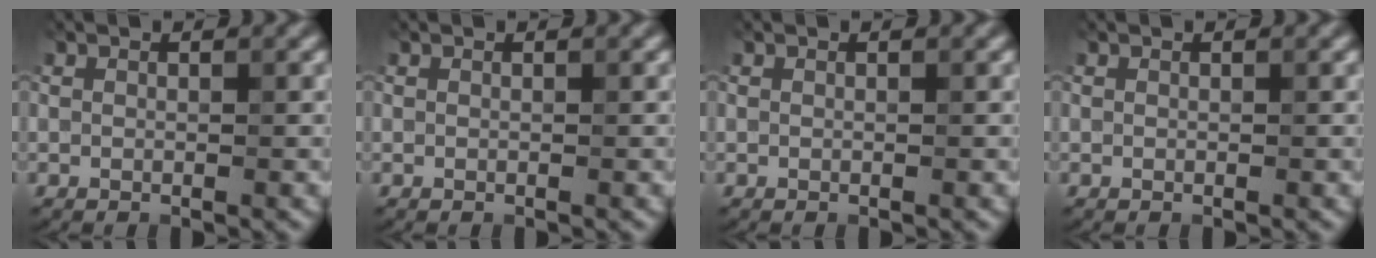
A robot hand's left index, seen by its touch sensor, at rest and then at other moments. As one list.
[{"total": 0.0}, {"total": 0.0}, {"total": 0.0}]